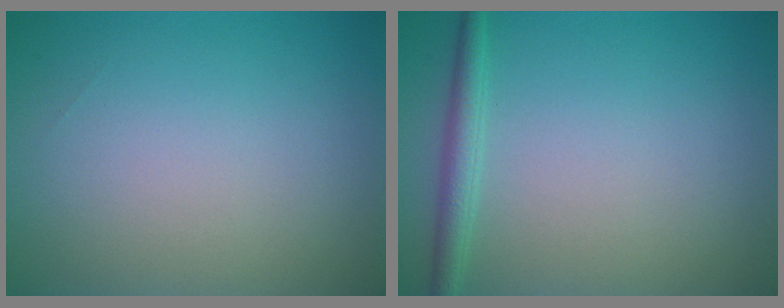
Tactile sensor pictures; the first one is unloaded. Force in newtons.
{"total": 2.0, "press": 2.0, "slide": 0.1}